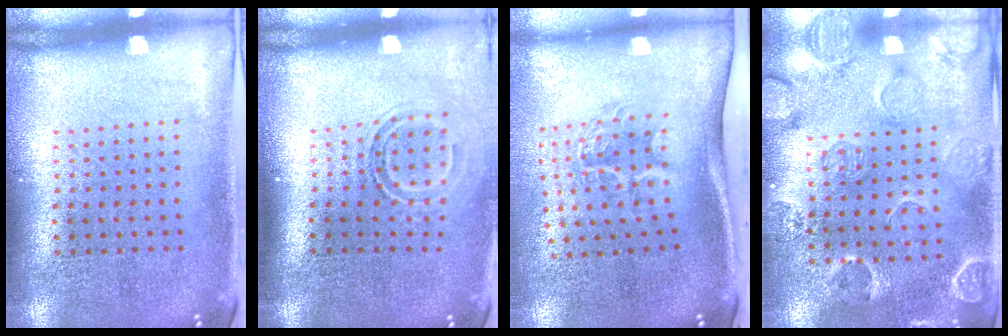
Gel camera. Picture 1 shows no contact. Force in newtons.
{"total": 1.7, "press": 1.2, "slide": 1.2}
{"total": 2.0, "press": 1.3, "slide": 1.5}
{"total": 2.6, "press": 2.0, "slide": 1.7}